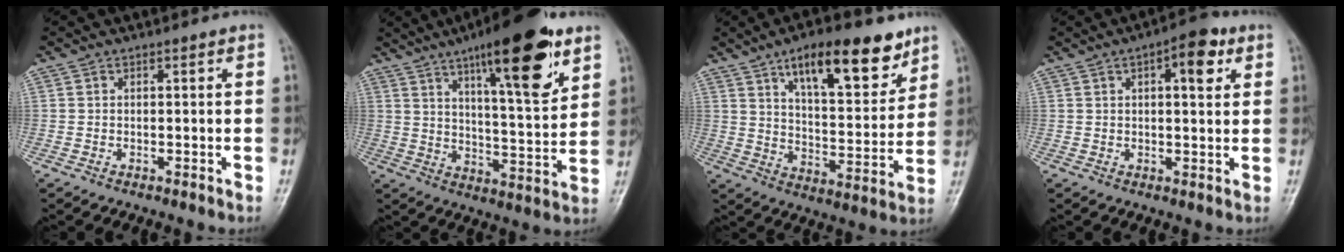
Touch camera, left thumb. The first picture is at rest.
{"total": 19.6, "force": [11.1, 4.9, 15.4], "torque": [-0.204, -0.051, 0.172]}
{"total": 17.7, "force": [10.8, 6.6, 12.4], "torque": [-0.147, -0.055, 0.172]}
{"total": 7.4, "force": [2.9, 2.9, 6.1], "torque": [-0.069, 0.003, 0.034]}